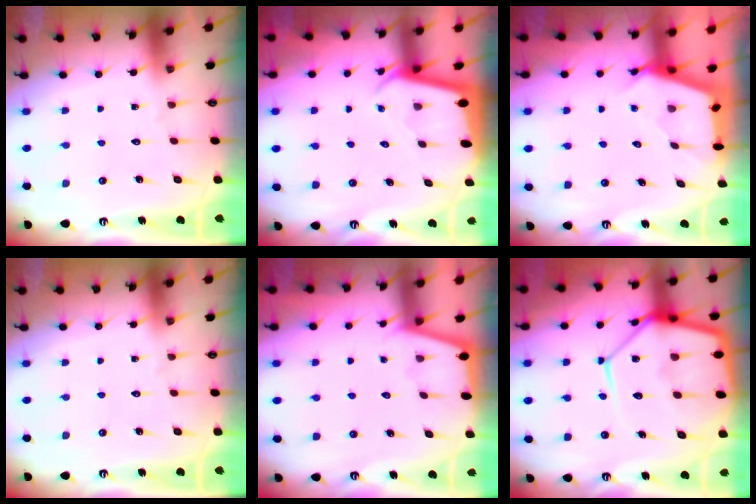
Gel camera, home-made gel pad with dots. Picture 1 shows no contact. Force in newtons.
{"total": 2.2, "press": 2.2, "slide": 0.2}
{"total": 2.7, "press": 2.7, "slide": 0.3}
{"total": 0.0}
{"total": 1.1, "press": 1.1, "slide": 0.1}
{"total": 18.9, "press": 18.8, "slide": 1.9}